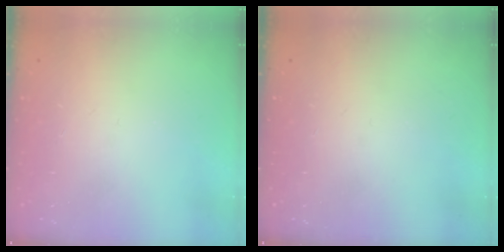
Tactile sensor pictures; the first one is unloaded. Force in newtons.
{"total": 0.0}